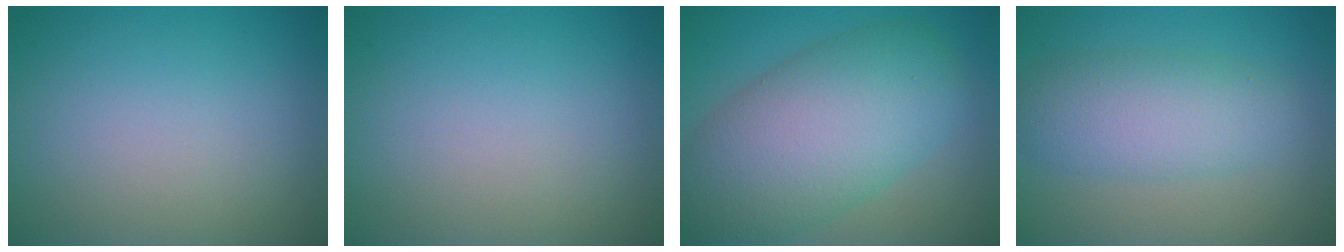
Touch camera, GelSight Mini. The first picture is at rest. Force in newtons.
{"total": 0.0}
{"total": 10.4, "press": 10.4, "slide": 0.4}
{"total": 4.8, "press": 4.8, "slide": 0.2}